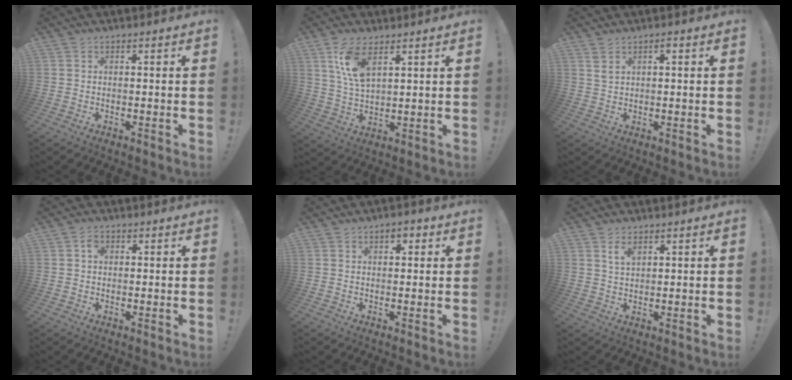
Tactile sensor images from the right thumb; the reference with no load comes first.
{"total": 9.7, "force": [5.2, 4.3, 7.0], "torque": [-0.139, -0.012, 0.096]}
{"total": 2.6, "force": [1.3, 1.2, 1.9], "torque": [-0.037, 0.001, 0.023]}
{"total": 2.1, "force": [0.3, 1.8, 1.1], "torque": [-0.013, 0.002, 0.000]}
{"total": 2.5, "force": [0.8, 1.6, 1.7], "torque": [-0.019, 0.001, 0.011]}
{"total": 3.6, "force": [2.4, 1.8, 2.0], "torque": [-0.029, -0.008, 0.042]}